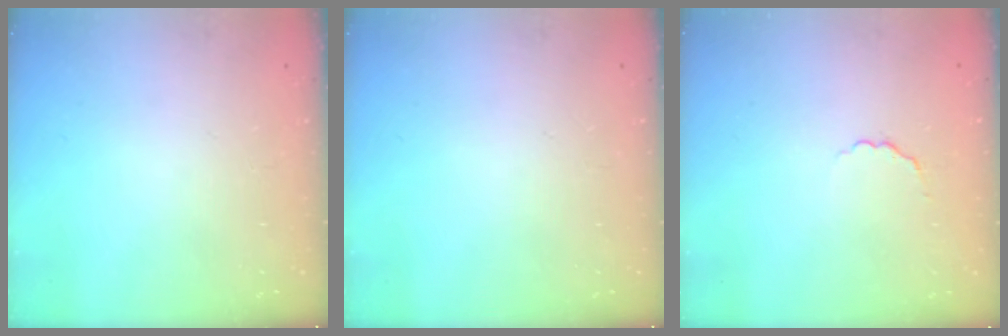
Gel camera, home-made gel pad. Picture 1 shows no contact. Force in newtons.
{"total": 0.0}
{"total": 1.8, "press": 1.5, "slide": 1.0}